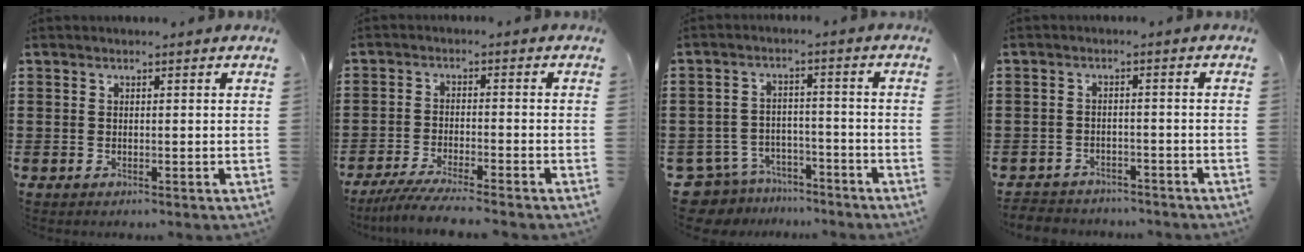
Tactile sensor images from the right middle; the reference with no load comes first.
{"total": 4.9, "force": [-4.5, -0.4, 1.9], "torque": [-0.045, -0.019, -0.088]}
{"total": 6.3, "force": [-6.1, 1.4, 0.5], "torque": [-0.038, 0.006, -0.129]}
{"total": 2.8, "force": [-2.7, 0.3, -0.3], "torque": [-0.004, -0.005, -0.060]}